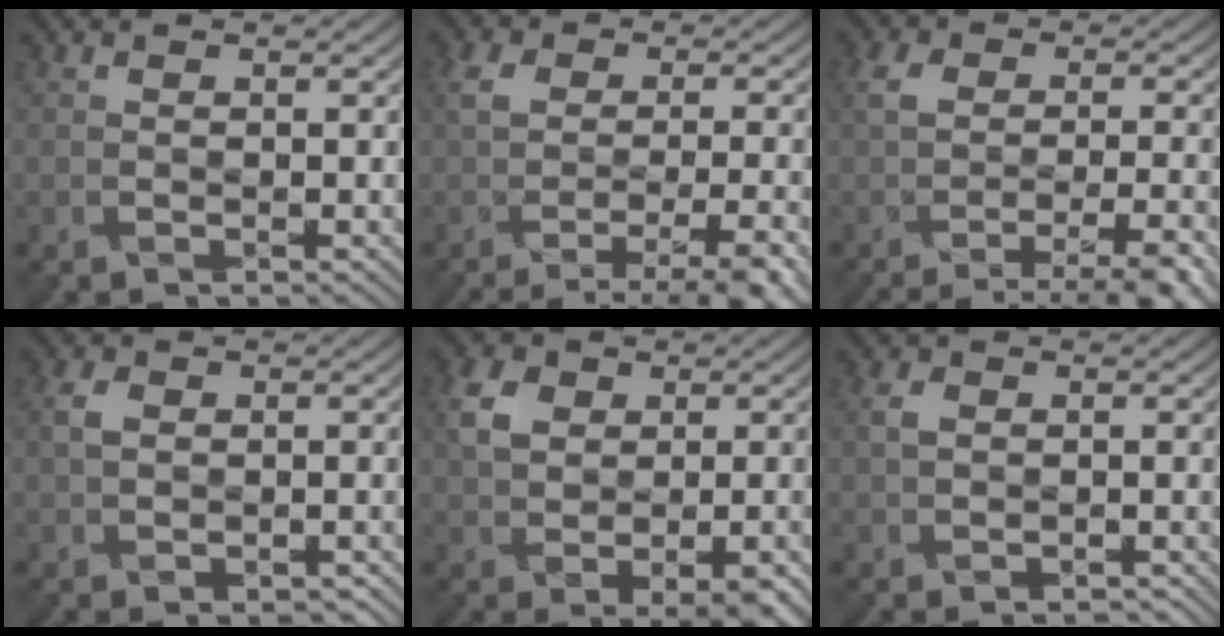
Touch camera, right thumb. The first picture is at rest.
{"total": 8.1, "force": [-3.7, 2.9, 6.6], "torque": [-0.086, -0.013, -0.051]}
{"total": 7.8, "force": [-4.2, 2.5, 6.0], "torque": [-0.081, -0.017, -0.064]}
{"total": 2.5, "force": [-1.0, 2.0, 1.2], "torque": [-0.012, -0.007, -0.023]}
{"total": 6.8, "force": [-1.0, 4.7, 4.8], "torque": [-0.071, -0.004, -0.026]}
{"total": 1.8, "force": [-1.0, 1.4, 0.7], "torque": [-0.006, -0.006, -0.022]}